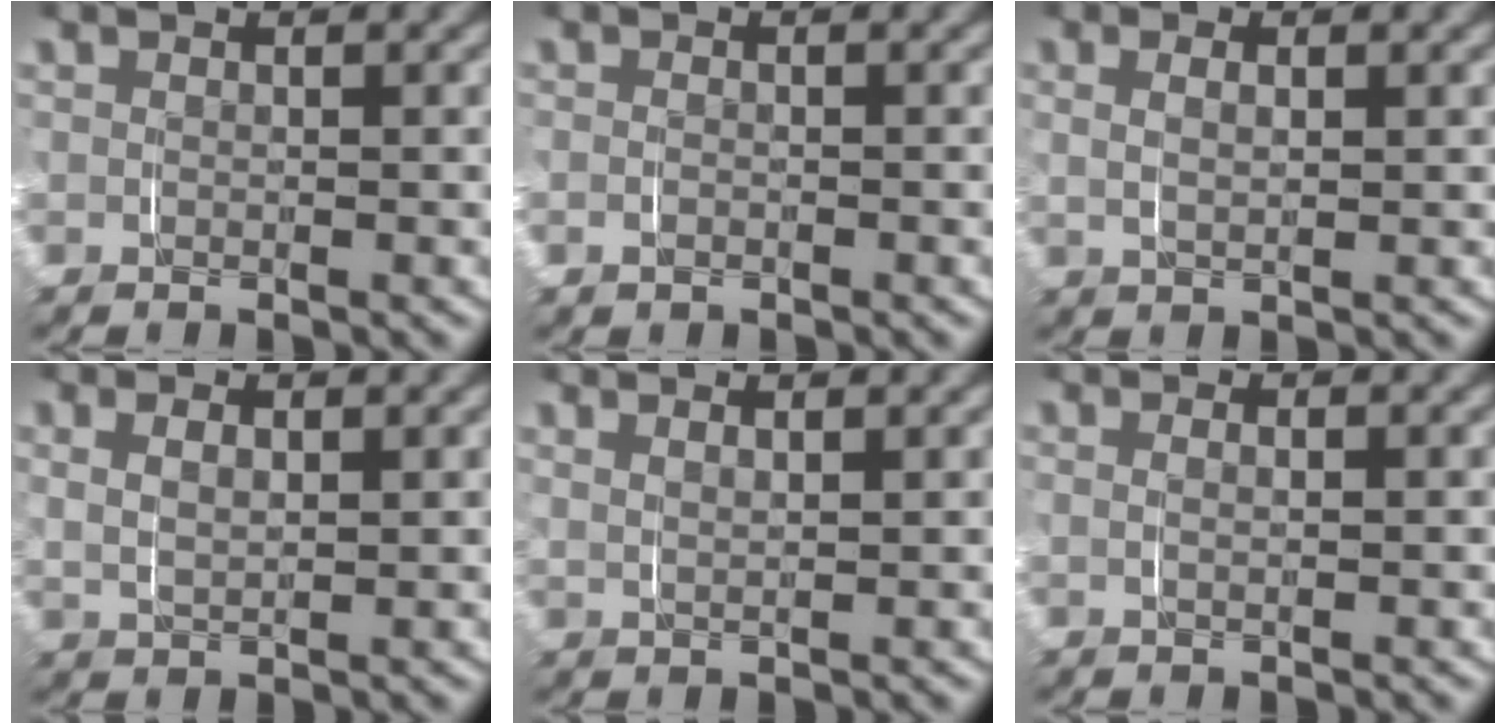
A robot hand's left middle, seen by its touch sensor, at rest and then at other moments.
{"total": 0.7, "force": [-0.3, 0.4, 0.4], "torque": [-0.015, -0.002, -0.004]}
{"total": 1.9, "force": [0.7, 0.8, 1.6], "torque": [-0.033, -0.001, 0.017]}
{"total": 2.5, "force": [1.1, 1.4, 1.7], "torque": [-0.043, -0.002, 0.026]}
{"total": 1.8, "force": [1.3, 0.3, 1.1], "torque": [-0.024, 0.000, 0.027]}
{"total": 0.9, "force": [0.3, 0.1, 0.8], "torque": [-0.018, -0.001, 0.006]}